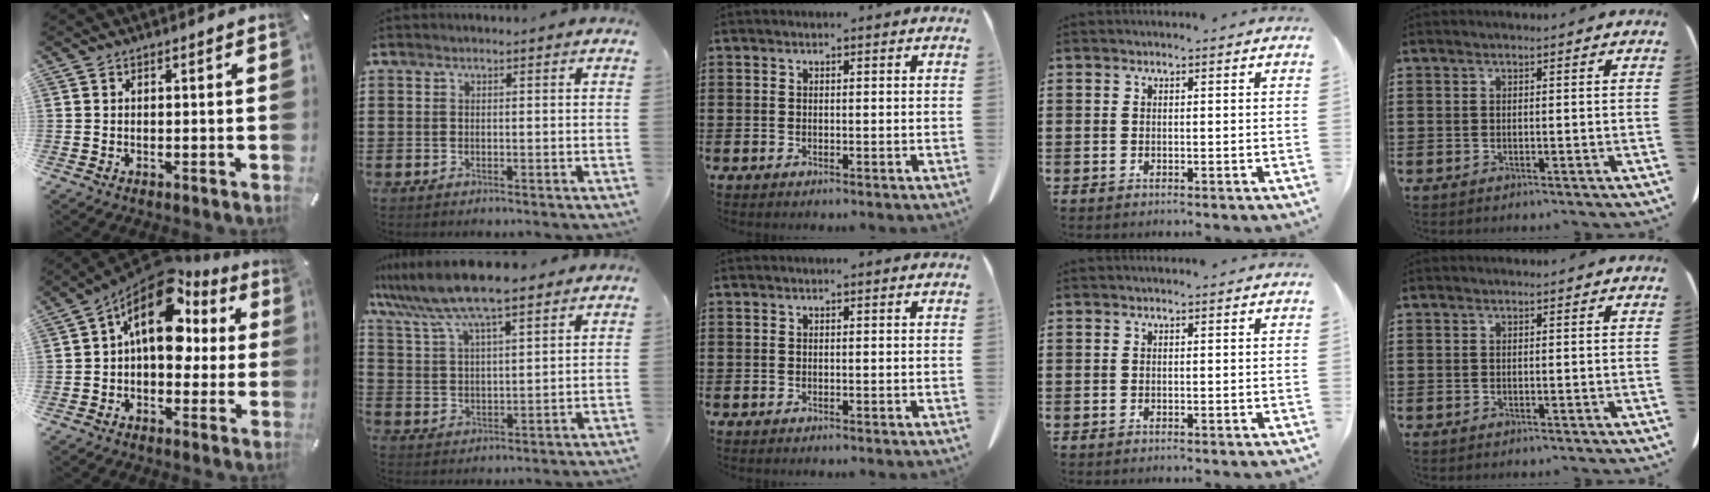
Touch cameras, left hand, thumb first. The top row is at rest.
{"thumb": {"total": 17.0, "force": [5.4, 10.4, 12.3], "torque": [-0.188, -0.034, 0.089]}, "index": {"total": 9.5, "force": [8.0, 1.2, 5.1], "torque": [-0.125, -0.024, 0.140]}}